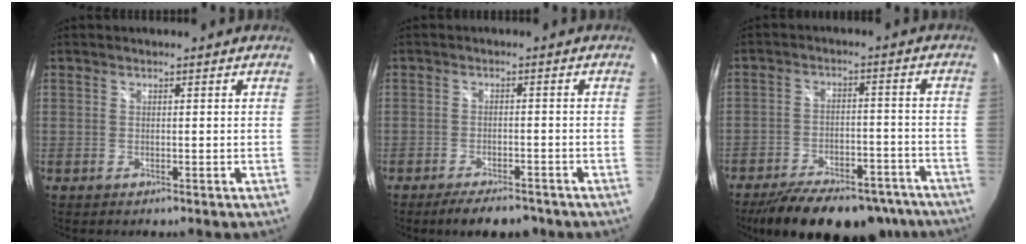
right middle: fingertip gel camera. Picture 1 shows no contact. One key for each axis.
{"total": 7.1, "fx": -5.7, "fy": 2.3, "fz": 3.6, "tx": -0.075, "ty": -0.007, "tz": -0.087}
{"total": 22.3, "fx": -17.8, "fy": 8.7, "fz": 10.2, "tx": -0.192, "ty": -0.003, "tz": -0.233}